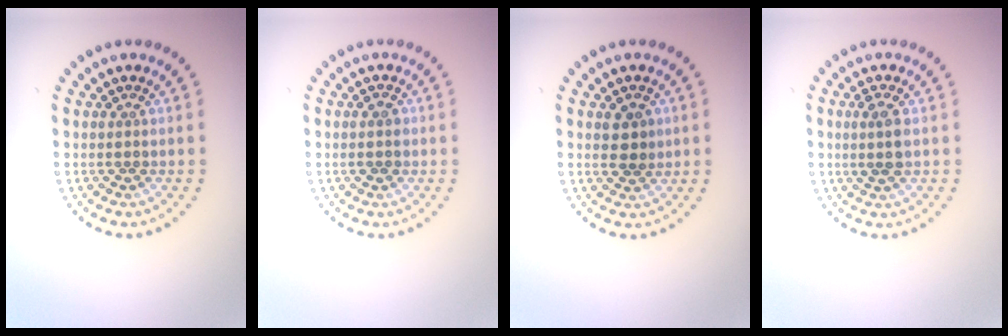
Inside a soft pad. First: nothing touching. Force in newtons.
{"total": 0.8, "press": 0.8, "slide": 0.2}
{"total": 2.1, "press": 2.0, "slide": 0.4}
{"total": 1.9, "press": 1.8, "slide": 0.6}